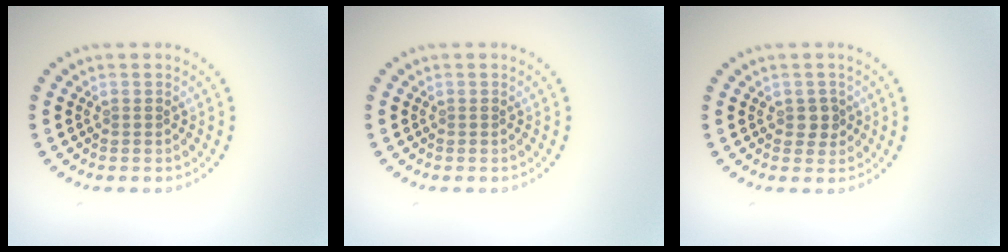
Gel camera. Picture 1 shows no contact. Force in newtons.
{"total": 0.0}
{"total": 1.4, "press": 1.3, "slide": 0.4}